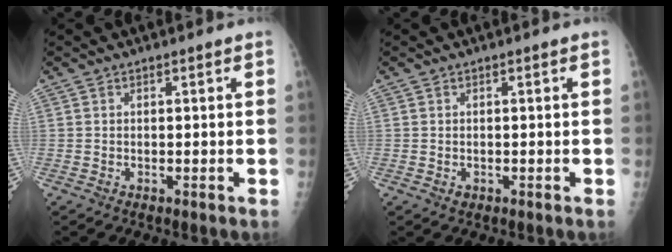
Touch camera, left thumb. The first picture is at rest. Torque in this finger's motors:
{"motor_torque": [-0.59, -0.08, -0.13, 0.07, 0.01]}